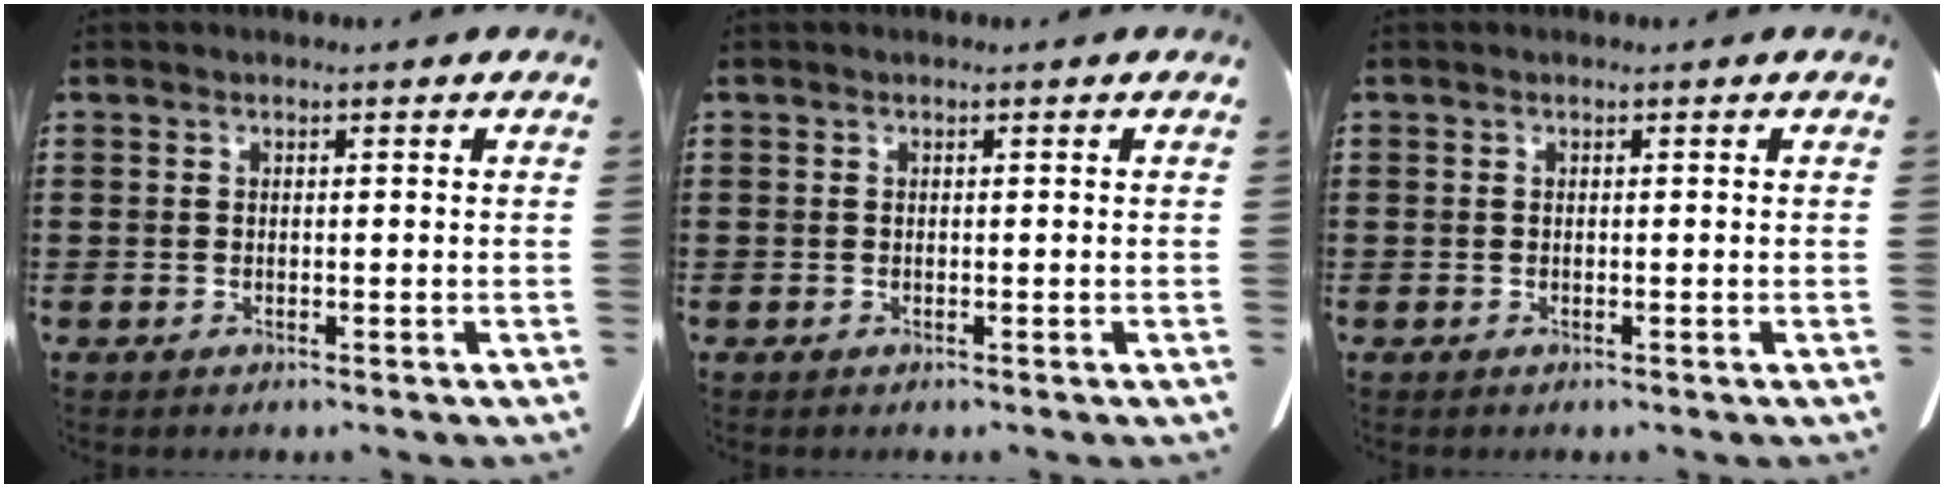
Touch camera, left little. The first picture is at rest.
{"total": 0.0}
{"total": 0.0}